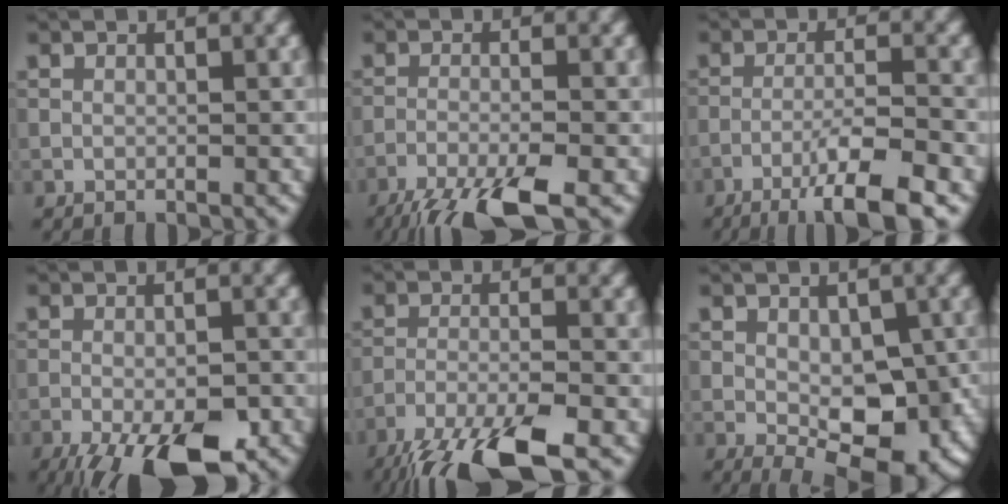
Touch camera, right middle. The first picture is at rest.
{"total": 7.8, "force": [-5.6, 1.5, 5.2], "torque": [-0.091, -0.017, -0.107]}
{"total": 6.8, "force": [-4.2, 0.9, 5.2], "torque": [-0.079, 0.005, -0.074]}
{"total": 11.3, "force": [-7.2, 3.9, 7.8], "torque": [-0.131, -0.037, -0.104]}
{"total": 9.9, "force": [-7.1, 2.2, 6.5], "torque": [-0.121, -0.014, -0.134]}
{"total": 7.3, "force": [-1.5, 3.7, 6.2], "torque": [-0.094, -0.013, -0.016]}